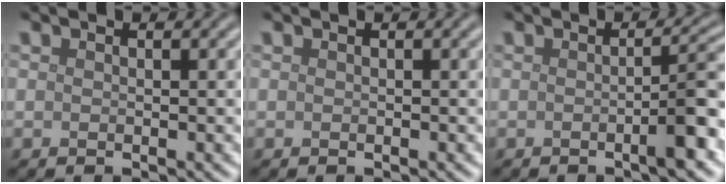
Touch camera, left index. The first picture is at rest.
{"total": 0.0}
{"total": 3.7, "force": [-0.8, 0.6, 3.6], "torque": [-0.044, 0.006, -0.018]}